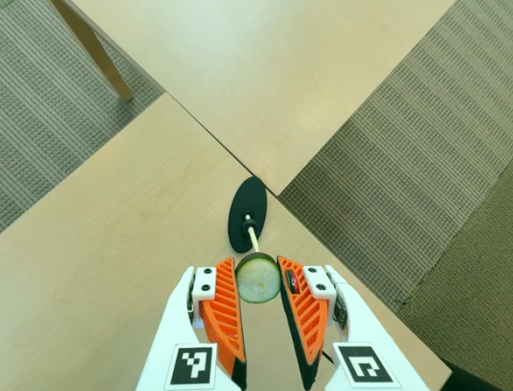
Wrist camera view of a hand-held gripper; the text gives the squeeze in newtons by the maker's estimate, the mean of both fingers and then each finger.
{"total": 7.6, "left": 7.8, "right": 7.3}